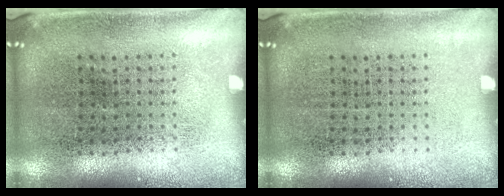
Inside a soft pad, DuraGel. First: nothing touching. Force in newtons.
{"total": 0.0}